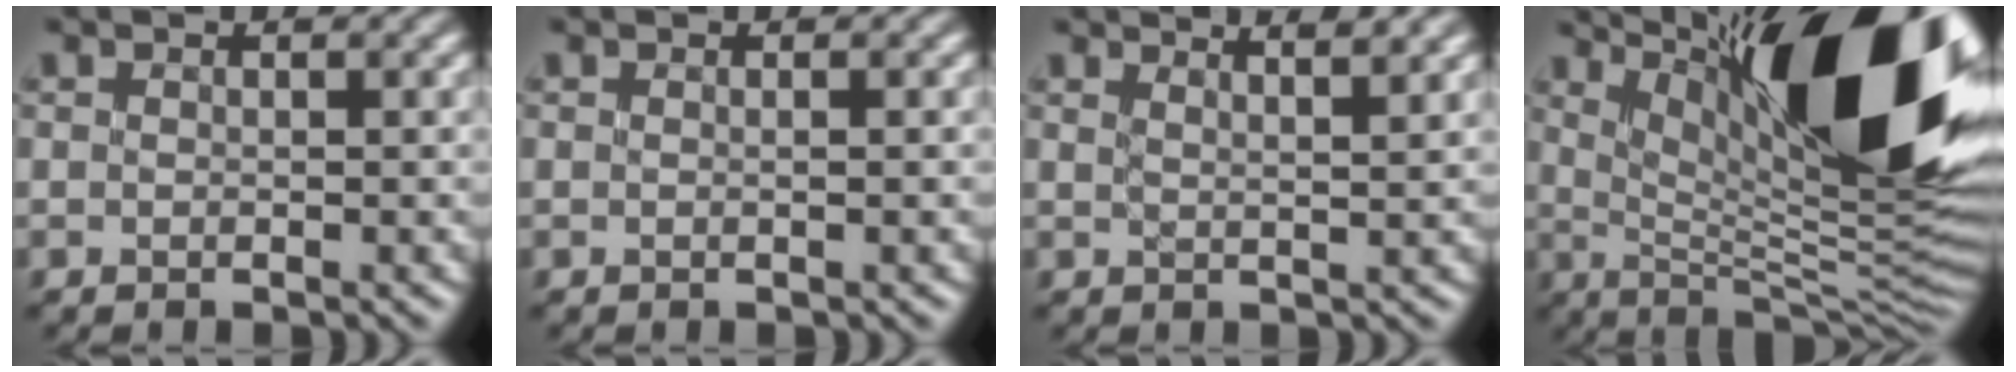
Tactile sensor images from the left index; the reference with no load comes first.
{"total": 0.7, "force": [-0.1, 0.3, 0.6], "torque": [-0.005, 0.001, -0.008]}
{"total": 4.5, "force": [3.7, 1.2, 2.3], "torque": [-0.007, 0.024, 0.019]}
{"total": 17.4, "force": [7.6, 5.0, 14.8], "torque": [-0.223, 0.010, 0.134]}